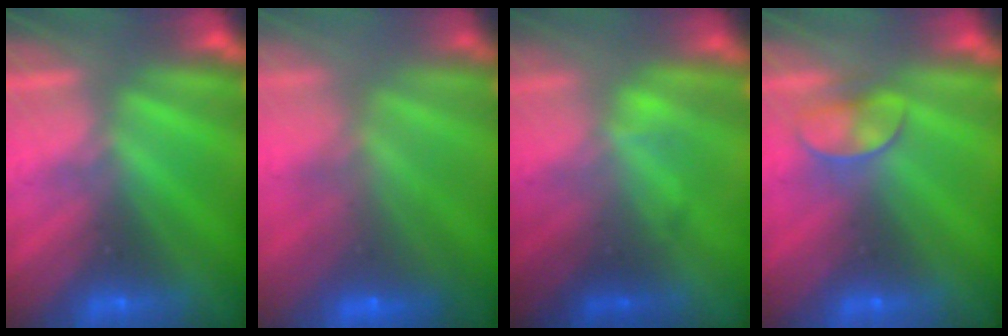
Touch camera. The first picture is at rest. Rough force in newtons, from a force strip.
{"total": 7.0}
{"total": 2.1}
{"total": 2.4}